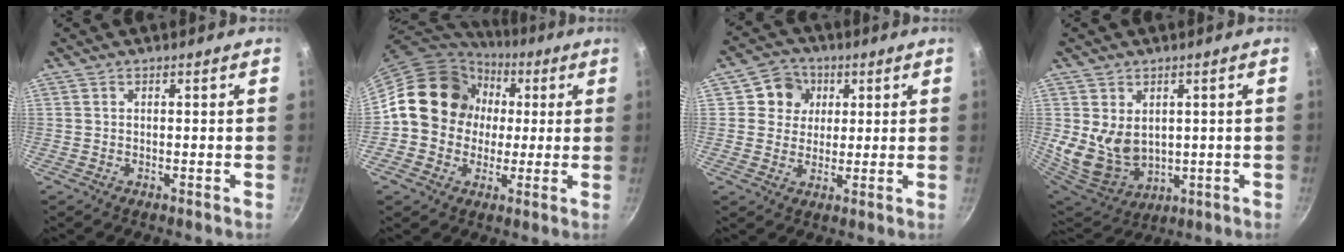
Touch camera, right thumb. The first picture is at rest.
{"total": 15.7, "force": [1.6, 14.0, 7.1], "torque": [-0.081, 0.022, 0.012]}
{"total": 7.1, "force": [2.2, 6.5, 1.9], "torque": [0.012, 0.004, 0.026]}
{"total": 12.4, "force": [1.6, 9.4, 7.9], "torque": [-0.135, -0.034, 0.057]}